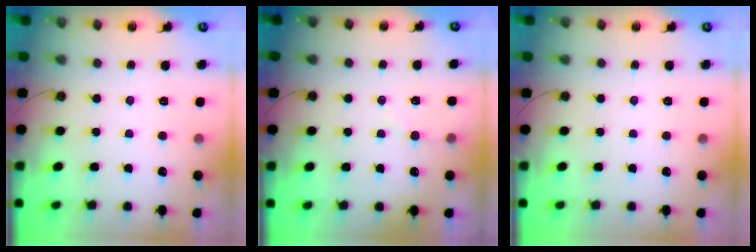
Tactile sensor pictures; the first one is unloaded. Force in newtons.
{"total": 4.1, "press": 3.8, "slide": 1.5}
{"total": 0.0}